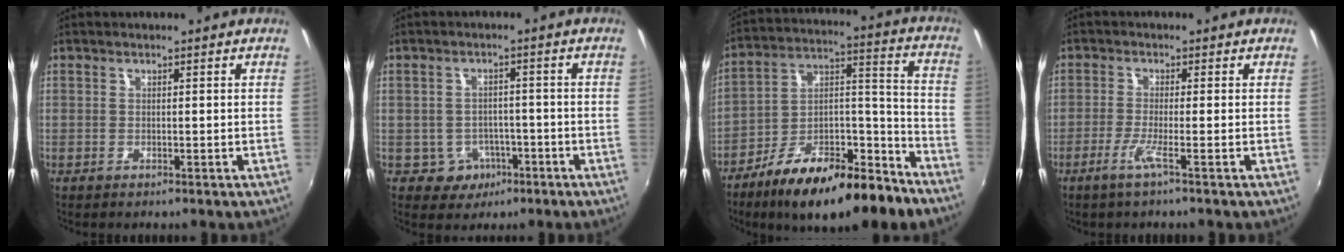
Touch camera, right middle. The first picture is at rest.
{"total": 5.1, "force": [-2.4, 4.4, 0.9], "torque": [-0.032, 0.010, -0.024]}
{"total": 21.2, "force": [-14.2, 6.6, 14.3], "torque": [-0.237, 0.001, -0.229]}
{"total": 3.7, "force": [-2.2, -0.7, 2.9], "torque": [-0.073, -0.011, -0.045]}